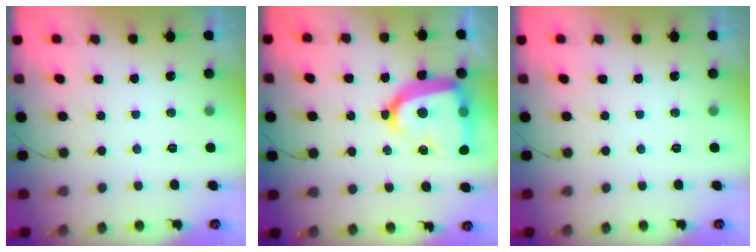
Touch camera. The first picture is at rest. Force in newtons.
{"total": 21.2, "press": 21.1, "slide": 2.2}
{"total": 0.0}